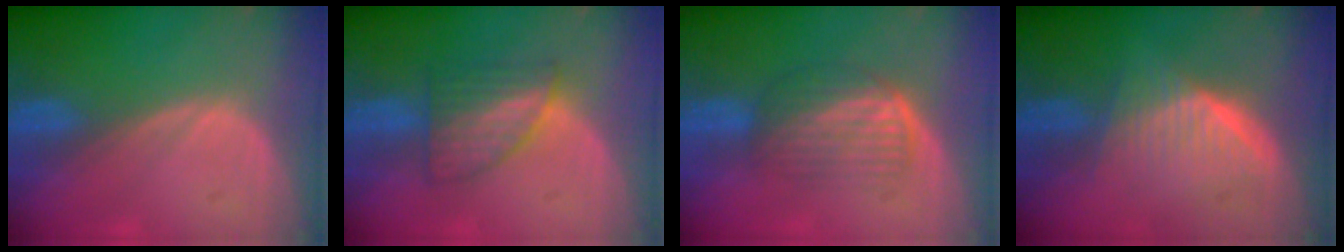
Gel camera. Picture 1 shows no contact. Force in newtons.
{"total": 5.9, "press": 5.8, "slide": 0.3}
{"total": 6.3, "press": 5.6, "slide": 2.7}
{"total": 5.8, "press": 5.8, "slide": 0.5}